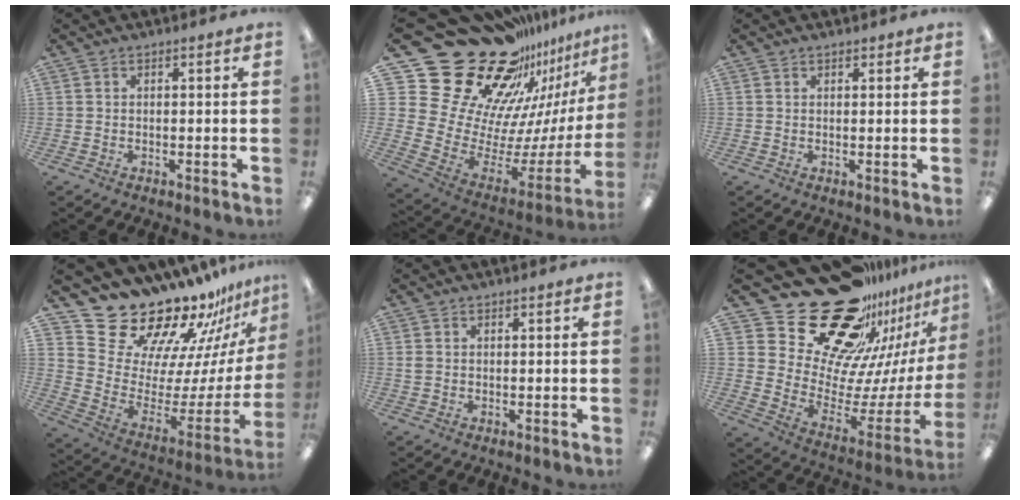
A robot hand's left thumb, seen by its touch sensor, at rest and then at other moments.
{"total": 29.7, "force": [20.8, 16.9, 13.0], "torque": [-0.189, -0.199, 0.432]}
{"total": 1.1, "force": [0.9, 0.7, 0.0], "torque": [0.000, 0.001, 0.017]}
{"total": 22.7, "force": [20.5, 7.9, 5.7], "torque": [-0.091, -0.177, 0.375]}
{"total": 1.3, "force": [0.4, 1.1, 0.6], "torque": [-0.013, 0.004, 0.007]}
{"total": 28.8, "force": [21.6, 14.0, 13.0], "torque": [-0.178, -0.181, 0.415]}